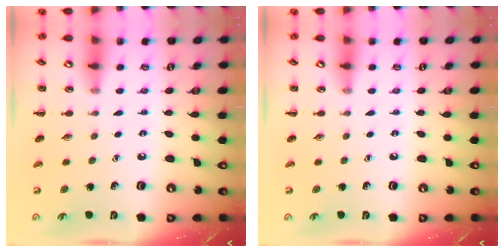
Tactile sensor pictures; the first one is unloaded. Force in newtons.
{"total": 0.0}